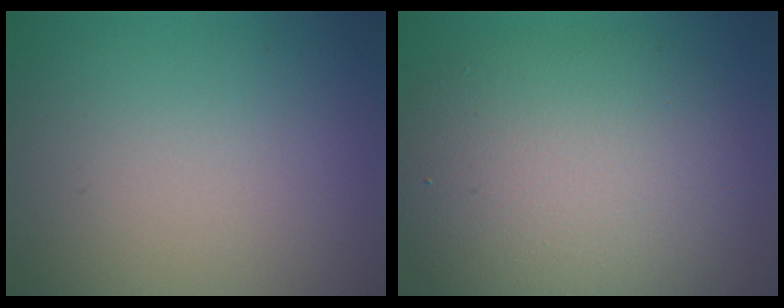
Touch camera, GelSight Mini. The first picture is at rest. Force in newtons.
{"total": 7.6, "press": 7.6, "slide": 0.4}